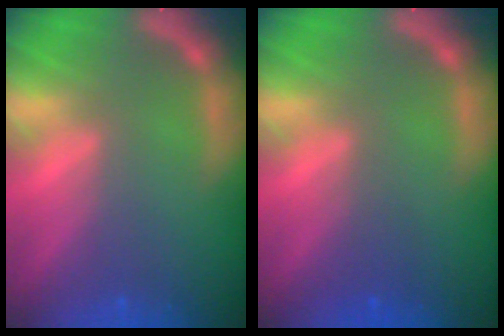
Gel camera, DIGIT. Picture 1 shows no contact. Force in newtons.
{"total": 1.5}